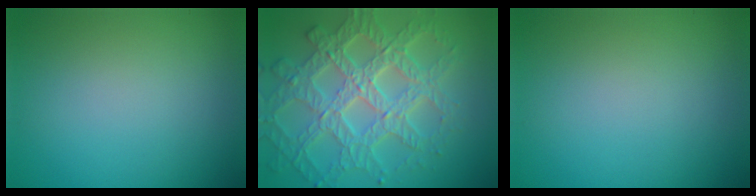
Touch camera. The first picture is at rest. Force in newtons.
{"total": 6.4, "press": 5.8, "slide": 2.8}
{"total": 0.0}